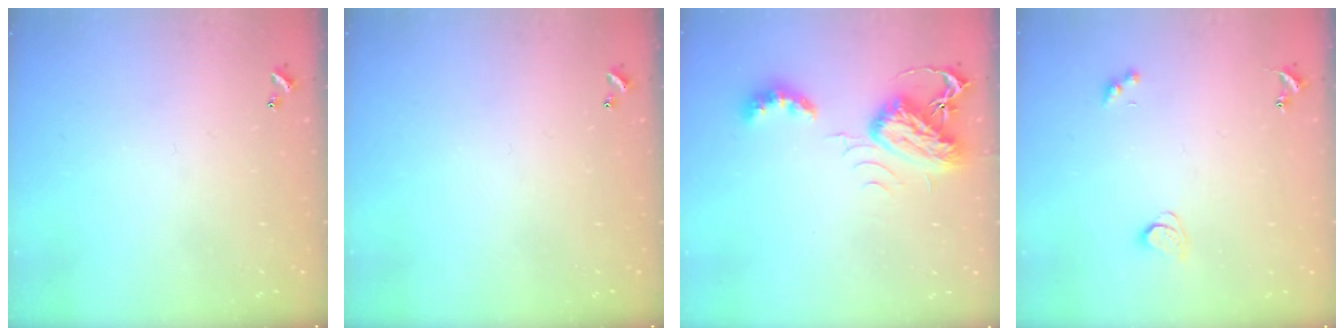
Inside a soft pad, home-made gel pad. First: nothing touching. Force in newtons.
{"total": 0.0}
{"total": 7.7, "press": 7.7, "slide": 0.2}
{"total": 2.1, "press": 2.1, "slide": 0.4}